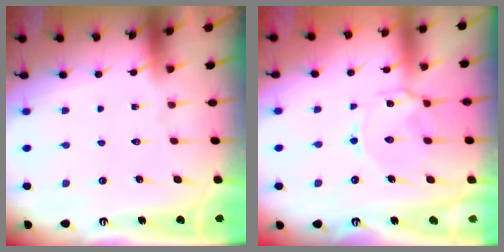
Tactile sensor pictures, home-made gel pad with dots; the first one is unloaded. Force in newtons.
{"total": 4.9, "press": 4.9, "slide": 0.4}